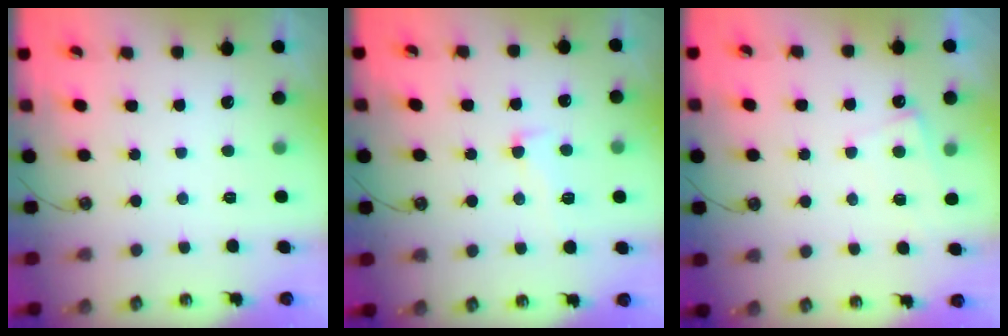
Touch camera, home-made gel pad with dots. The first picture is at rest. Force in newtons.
{"total": 1.5, "press": 0.3, "slide": 1.5}
{"total": 4.7, "press": 4.7, "slide": 0.2}